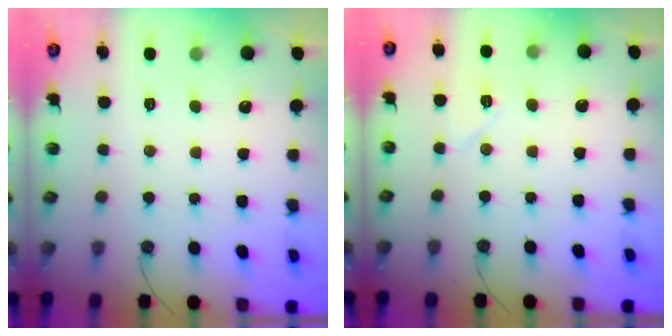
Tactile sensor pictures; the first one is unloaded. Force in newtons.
{"total": 6.7, "press": 5.9, "slide": 3.3}